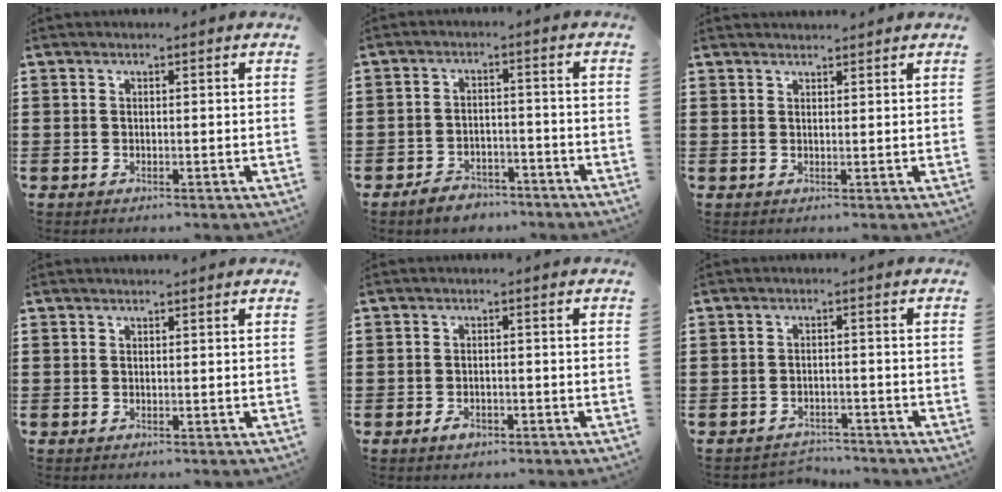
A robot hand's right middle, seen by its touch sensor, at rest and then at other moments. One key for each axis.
{"total": 3.4, "fx": -3.2, "fy": 1.0, "fz": 0.2, "tx": -0.007, "ty": 0.011, "tz": -0.067}
{"total": 1.3, "fx": 1.3, "fy": 0.0, "fz": -0.1, "tx": -0.002, "ty": -0.002, "tz": 0.027}
{"total": 0.0}
{"total": 1.6, "fx": -1.1, "fy": 0.9, "fz": 0.8, "tx": -0.017, "ty": 0.002, "tz": -0.022}
{"total": 2.5, "fx": -2.4, "fy": 0.4, "fz": -0.3, "tx": -0.002, "ty": 0.002, "tz": -0.053}